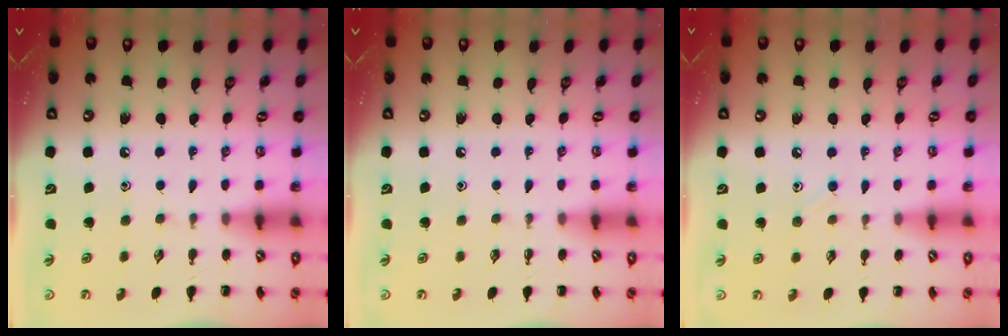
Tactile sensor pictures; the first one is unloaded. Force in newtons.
{"total": 0.0}
{"total": 6.5, "press": 6.1, "slide": 2.2}